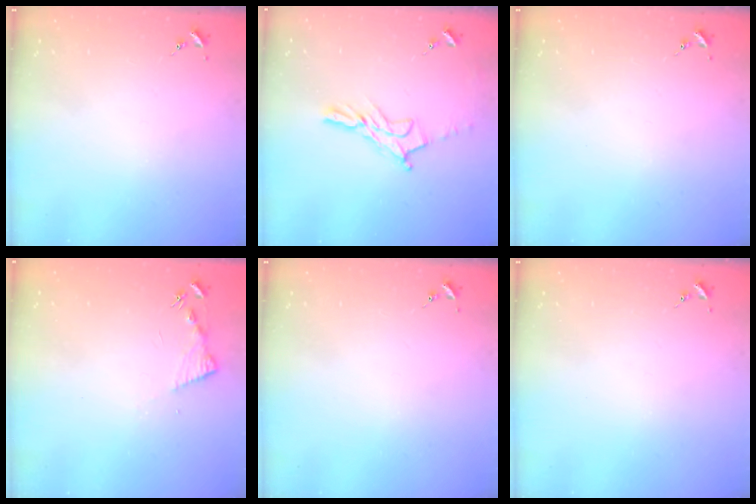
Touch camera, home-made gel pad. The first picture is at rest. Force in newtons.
{"total": 11.6, "press": 11.6, "slide": 1.0}
{"total": 0.0}
{"total": 6.8, "press": 6.7, "slide": 0.7}
{"total": 0.0}
{"total": 0.0}